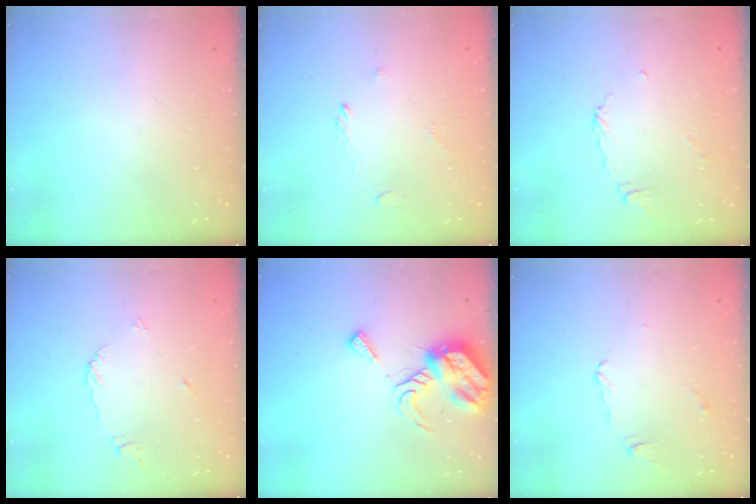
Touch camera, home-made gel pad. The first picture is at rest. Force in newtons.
{"total": 1.6, "press": 1.5, "slide": 0.5}
{"total": 6.3, "press": 6.3, "slide": 0.3}
{"total": 5.2, "press": 5.2, "slide": 0.3}
{"total": 10.1, "press": 10.0, "slide": 1.2}
{"total": 3.6, "press": 3.5, "slide": 0.5}